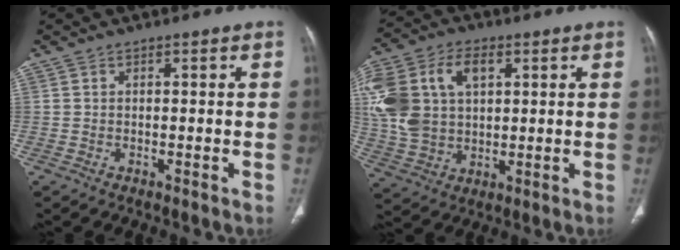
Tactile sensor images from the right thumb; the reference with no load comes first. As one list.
[{"total": 18.4, "force": [4.4, 12.3, 12.9], "torque": [-0.279, 0.008, 0.086]}]